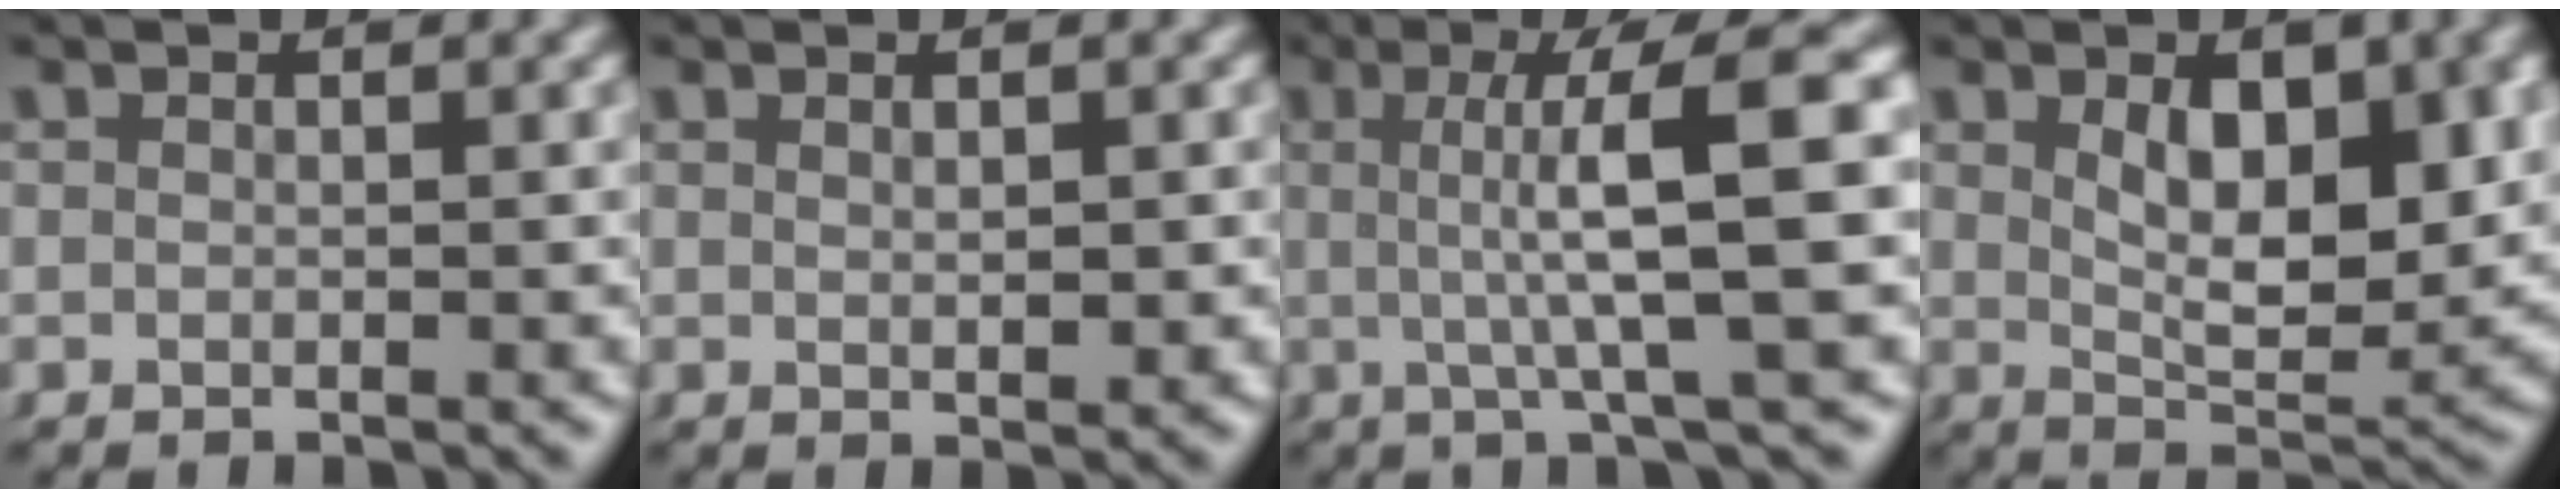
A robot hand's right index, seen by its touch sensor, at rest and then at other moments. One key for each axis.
{"total": 1.3, "fx": 0.4, "fy": 0.1, "fz": 1.2, "tx": -0.019, "ty": -0.005, "tz": 0.012}
{"total": 8.2, "fx": 1.3, "fy": 1.0, "fz": 8.1, "tx": -0.111, "ty": 0.014, "tz": 0.016}
{"total": 7.1, "fx": 1.8, "fy": 2.9, "fz": 6.3, "tx": -0.096, "ty": -0.019, "tz": 0.032}